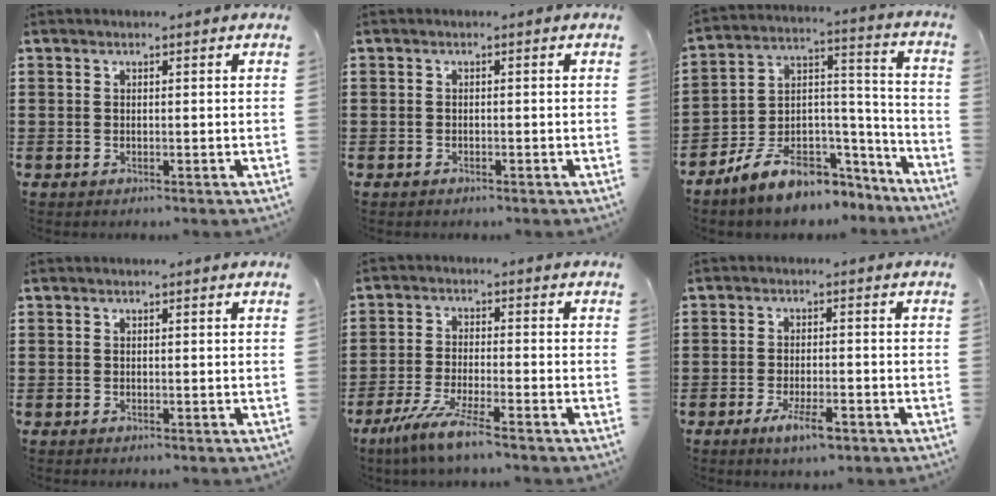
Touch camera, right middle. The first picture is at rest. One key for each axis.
{"total": 0.6, "fx": -0.5, "fy": 0.2, "fz": 0.1, "tx": -0.003, "ty": 0.000, "tz": -0.011}
{"total": 9.3, "fx": -7.1, "fy": 4.2, "fz": 4.2, "tx": -0.087, "ty": 0.021, "tz": -0.136}
{"total": 0.0}
{"total": 6.2, "fx": -4.8, "fy": -0.2, "fz": 4.0, "tx": -0.090, "ty": -0.020, "tz": -0.093}
{"total": 4.8, "fx": -2.6, "fy": 1.3, "fz": 3.8, "tx": -0.071, "ty": -0.002, "tz": -0.046}